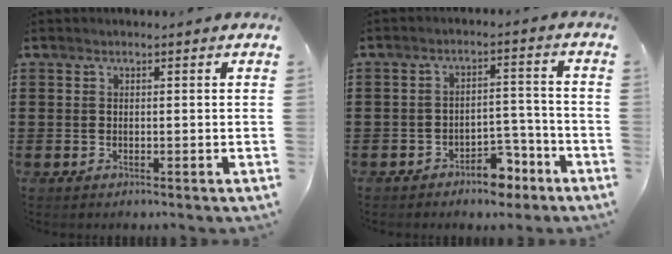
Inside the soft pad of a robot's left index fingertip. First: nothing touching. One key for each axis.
{"total": 5.2, "fx": -4.2, "fy": 2.1, "fz": 2.1, "tx": -0.032, "ty": 0.017, "tz": -0.080}